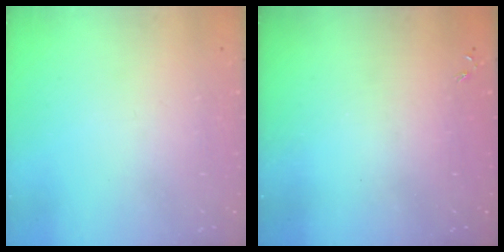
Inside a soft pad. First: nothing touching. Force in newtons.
{"total": 0.0}